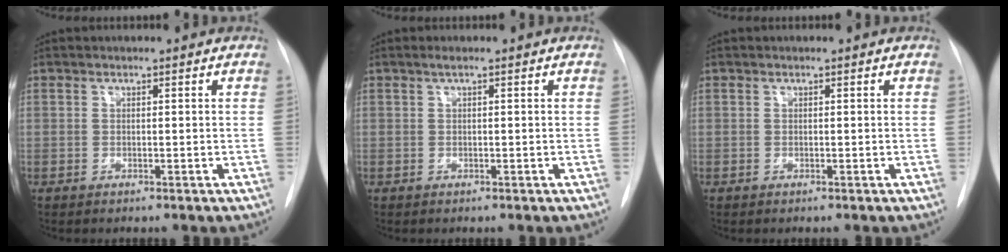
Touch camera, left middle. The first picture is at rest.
{"total": 0.6, "force": [0.3, 0.0, 0.5], "torque": [-0.012, 0.008, 0.004]}
{"total": 0.0}